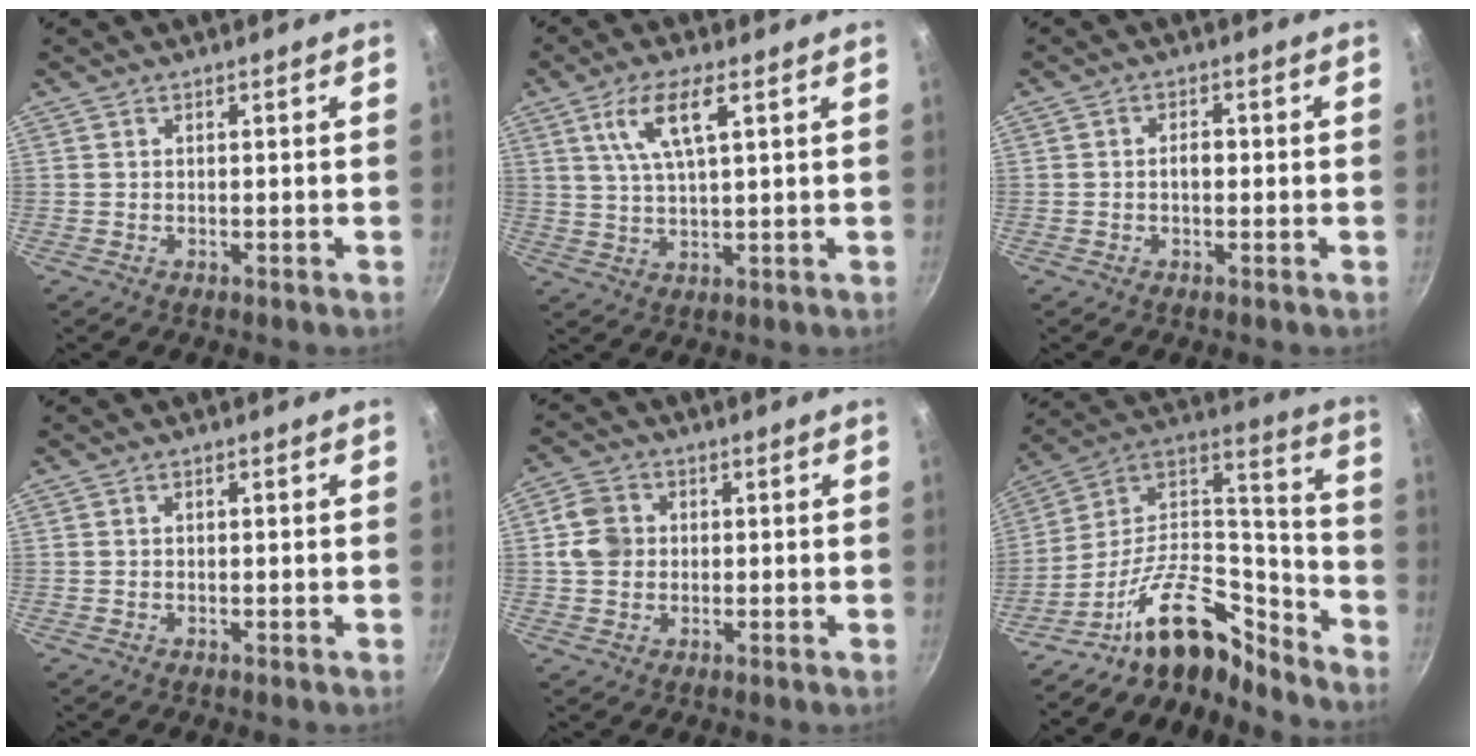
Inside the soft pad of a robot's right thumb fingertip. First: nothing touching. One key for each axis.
{"total": 8.7, "fx": 3.5, "fy": 2.5, "fz": 7.6, "tx": -0.145, "ty": -0.001, "tz": 0.070}
{"total": 2.3, "fx": -0.2, "fy": 1.5, "fz": 1.7, "tx": -0.017, "ty": 0.009, "tz": -0.005}
{"total": 0.6, "fx": 0.1, "fy": 0.4, "fz": 0.4, "tx": -0.007, "ty": 0.005, "tz": 0.002}
{"total": 6.4, "fx": 0.5, "fy": 5.6, "fz": 3.1, "tx": -0.038, "ty": 0.005, "tz": -0.002}
{"total": 19.3, "fx": -14.2, "fy": 8.2, "fz": 10.2, "tx": -0.120, "ty": 0.124, "tz": -0.259}